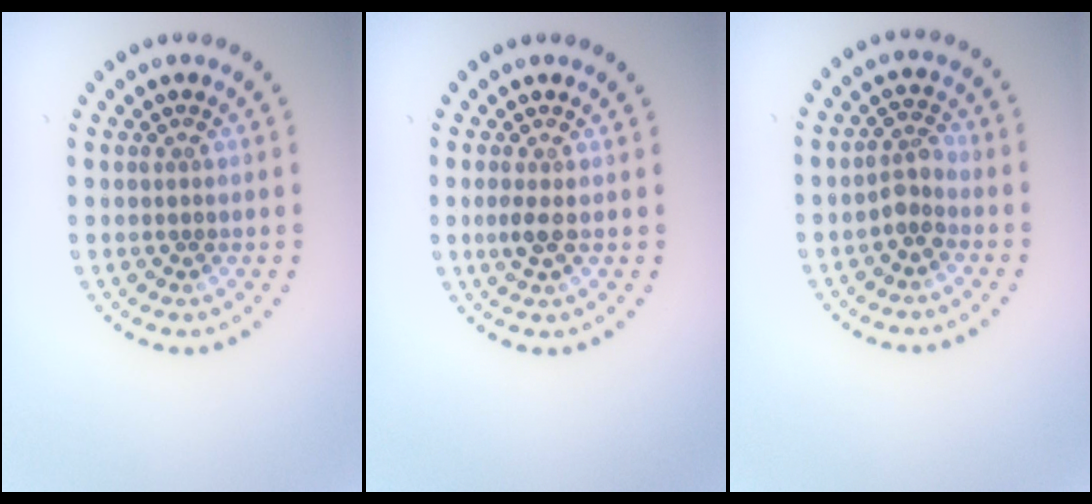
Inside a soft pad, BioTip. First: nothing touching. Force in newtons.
{"total": 1.1, "press": 1.0, "slide": 0.5}
{"total": 1.7, "press": 1.4, "slide": 1.0}